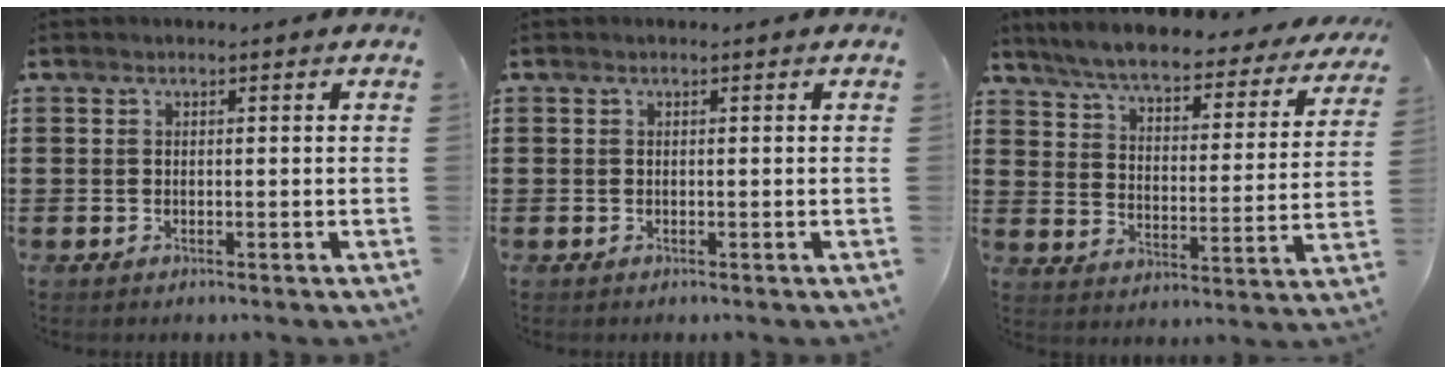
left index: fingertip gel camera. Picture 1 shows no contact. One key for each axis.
{"total": 0.0}
{"total": 6.2, "fx": 5.7, "fy": 0.4, "fz": 2.4, "tx": -0.073, "ty": -0.038, "tz": 0.096}